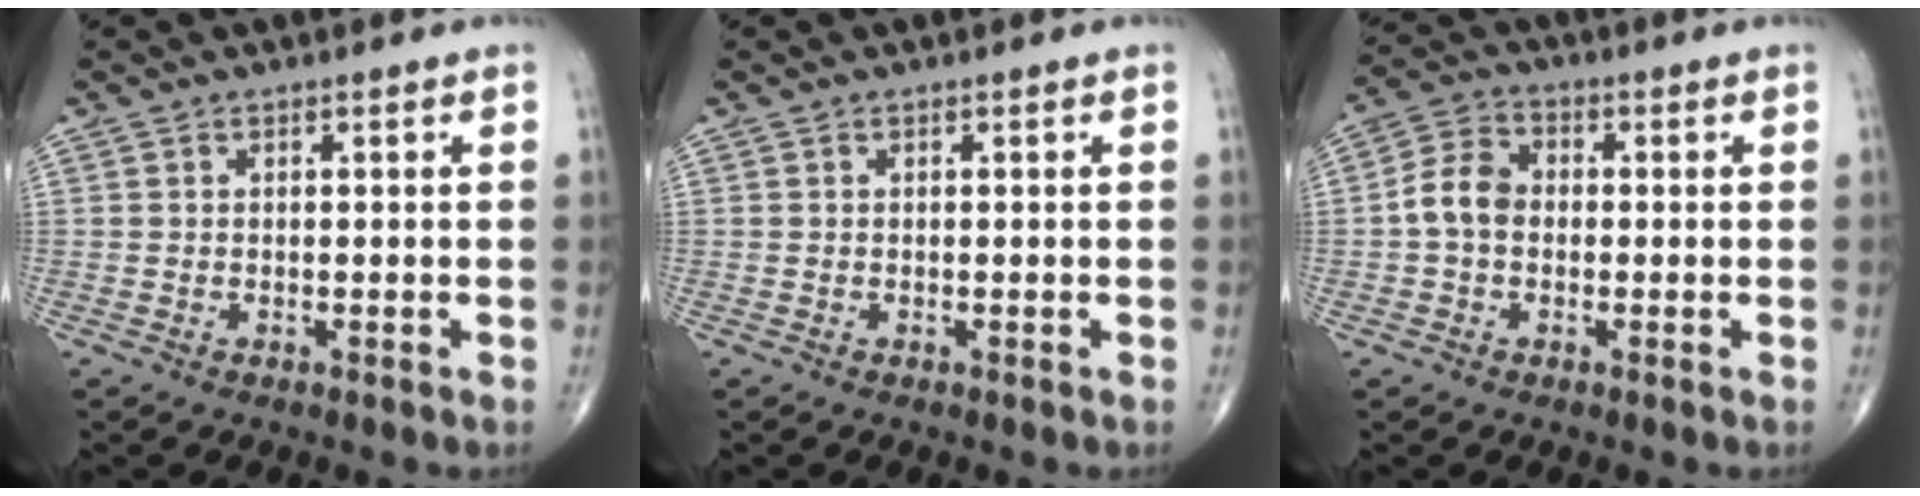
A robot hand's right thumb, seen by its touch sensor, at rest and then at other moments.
{"total": 0.0}
{"total": 6.6, "force": [-0.6, 5.0, 4.2], "torque": [-0.073, 0.023, -0.023]}